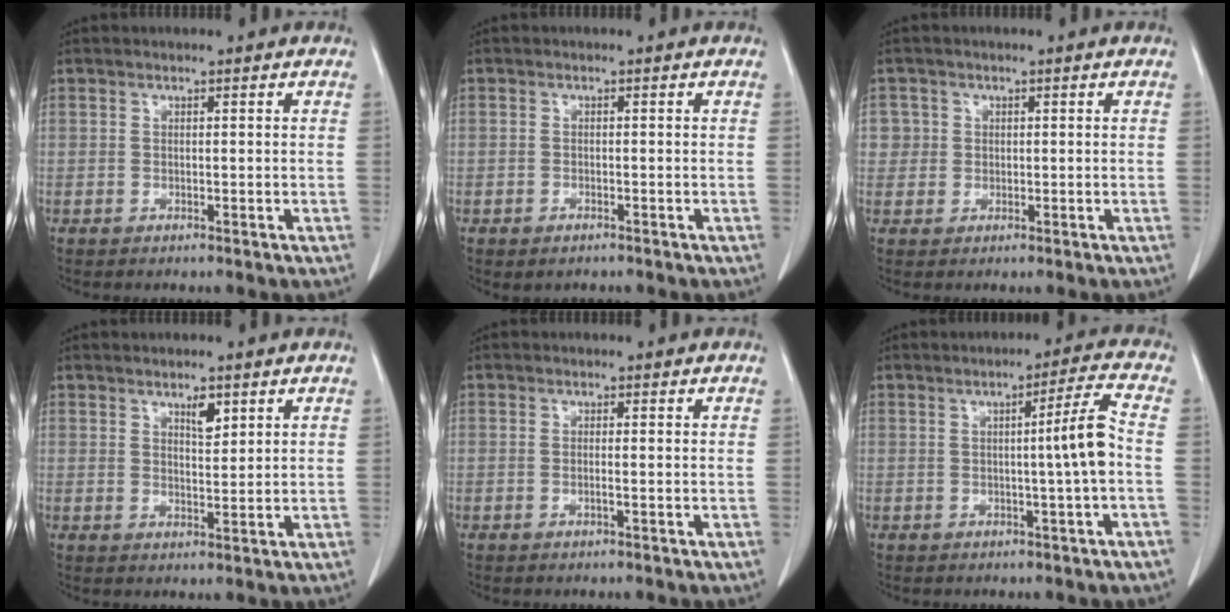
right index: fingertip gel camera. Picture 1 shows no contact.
{"total": 1.3, "force": [-0.9, 0.7, 0.7], "torque": [-0.015, -0.001, -0.007]}
{"total": 2.6, "force": [0.6, 2.6, -0.2], "torque": [0.022, 0.004, 0.006]}
{"total": 2.7, "force": [1.7, 0.9, 2.0], "torque": [-0.035, -0.003, 0.031]}
{"total": 0.8, "force": [-0.2, -0.1, 0.7], "torque": [-0.016, -0.001, -0.004]}
{"total": 5.8, "force": [-0.6, -1.2, 5.7], "torque": [-0.082, 0.006, -0.008]}